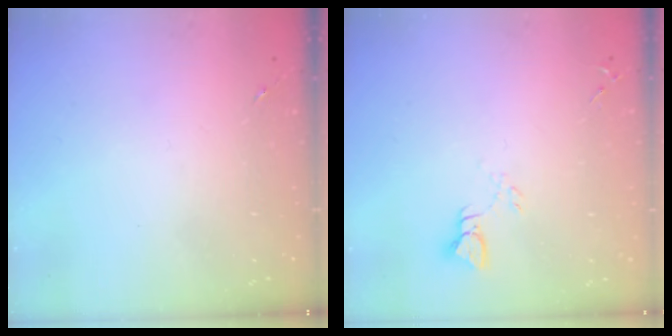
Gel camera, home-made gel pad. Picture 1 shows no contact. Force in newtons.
{"total": 2.8, "press": 2.8, "slide": 0.2}